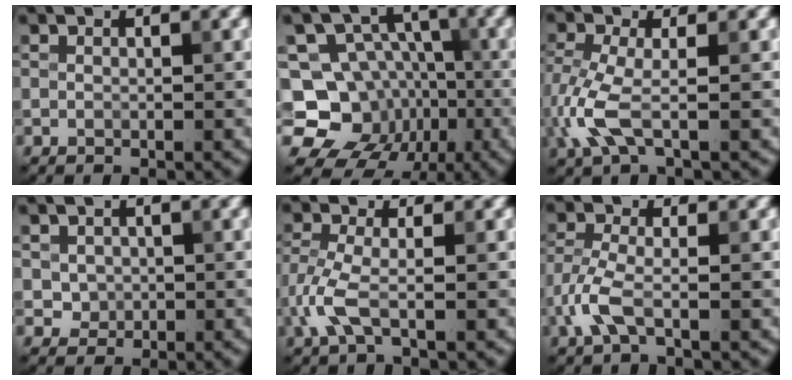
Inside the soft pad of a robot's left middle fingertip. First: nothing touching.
{"total": 11.9, "force": [-3.6, 10.5, 4.1], "torque": [-0.066, 0.002, -0.085]}
{"total": 4.1, "force": [-1.3, 1.5, 3.6], "torque": [-0.101, -0.006, -0.032]}
{"total": 1.6, "force": [0.1, 1.6, 0.5], "torque": [-0.005, -0.006, 0.004]}
{"total": 3.1, "force": [-1.1, 1.0, 2.7], "torque": [-0.072, 0.000, -0.032]}
{"total": 3.0, "force": [-1.4, 1.0, 2.5], "torque": [-0.064, 0.002, -0.038]}